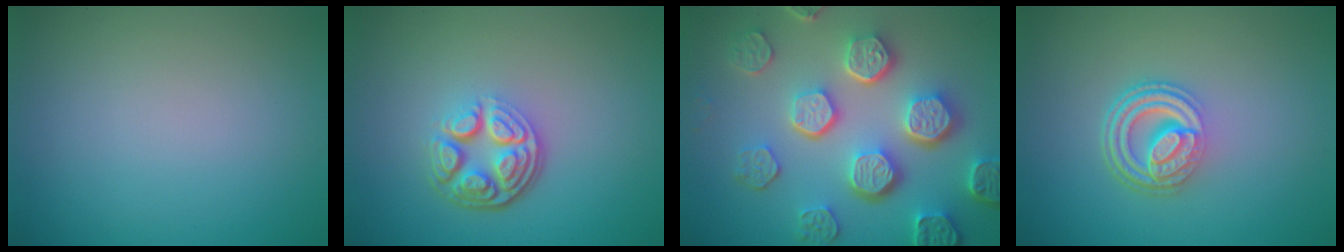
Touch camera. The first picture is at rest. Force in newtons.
{"total": 4.9, "press": 3.5, "slide": 3.4}
{"total": 7.9, "press": 6.0, "slide": 5.2}
{"total": 4.7, "press": 3.4, "slide": 3.3}